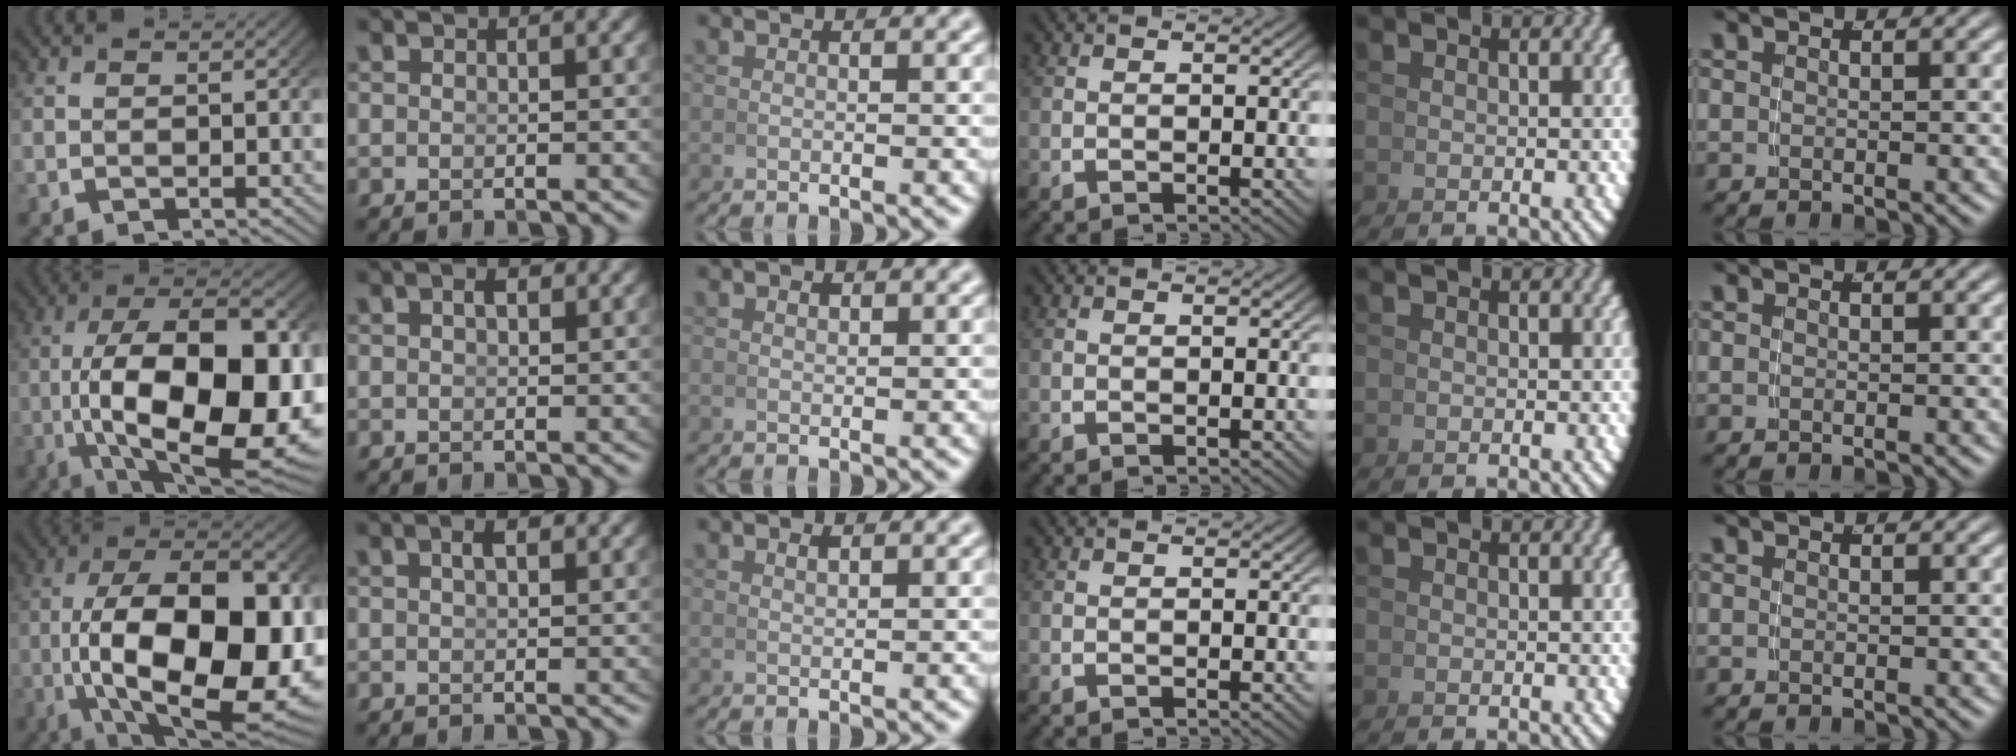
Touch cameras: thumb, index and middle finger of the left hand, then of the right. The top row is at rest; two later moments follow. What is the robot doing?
{"motion": "grasp_and_lifting", "object": "whiteboard"}